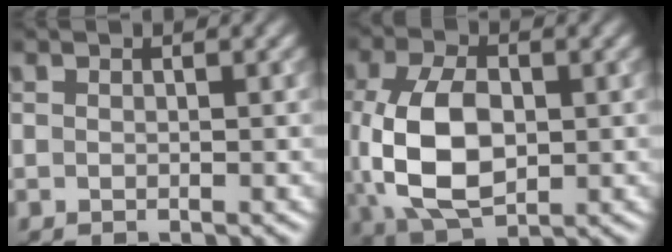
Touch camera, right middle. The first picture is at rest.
{"total": 8.9, "force": [-0.3, 5.5, 7.0], "torque": [-0.158, -0.008, -0.001]}